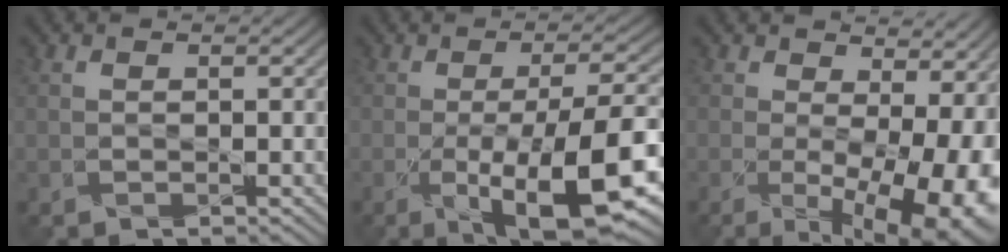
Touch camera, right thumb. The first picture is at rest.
{"total": 13.2, "force": [-4.5, 3.8, 11.8], "torque": [-0.178, -0.017, -0.071]}
{"total": 14.0, "force": [-2.3, 7.1, 11.8], "torque": [-0.151, -0.045, -0.005]}